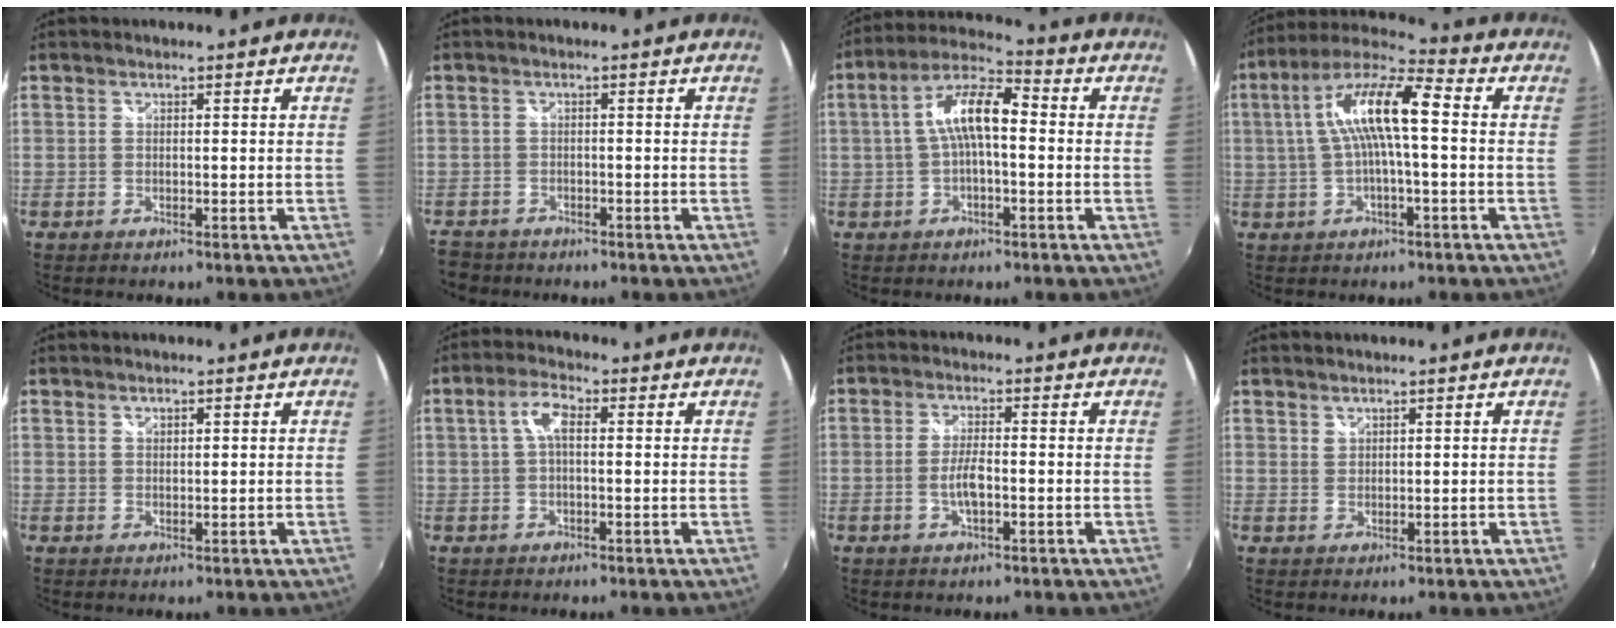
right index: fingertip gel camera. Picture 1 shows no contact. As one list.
[{"total": 4.5, "force": [-3.5, 2.7, 0.5], "torque": [-0.031, -0.005, -0.068]}, {"total": 9.7, "force": [0.0, 3.4, 9.0], "torque": [-0.178, 0.025, -0.003]}, {"total": 13.3, "force": [1.1, 3.0, 12.9], "torque": [-0.245, 0.025, 0.013]}, {"total": 1.1, "force": [0.8, 0.5, 0.5], "torque": [-0.005, 0.001, 0.014]}, {"total": 4.4, "force": [0.5, 1.8, 4.0], "torque": [-0.079, 0.013, 0.010]}, {"total": 3.8, "force": [-1.1, 1.1, 3.5], "torque": [-0.072, -0.003, -0.020]}, {"total": 1.2, "force": [1.2, 0.4, 0.1], "torque": [0.002, 0.002, 0.022]}]